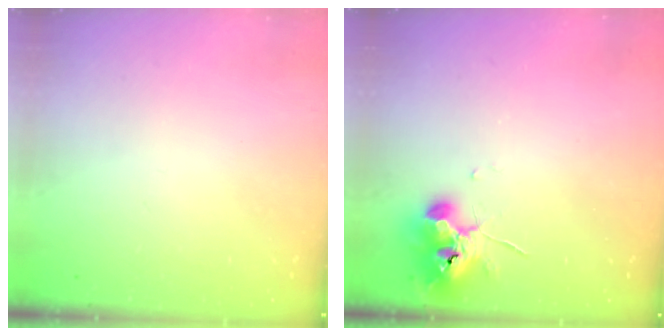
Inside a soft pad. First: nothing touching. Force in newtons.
{"total": 11.0, "press": 10.9, "slide": 1.7}